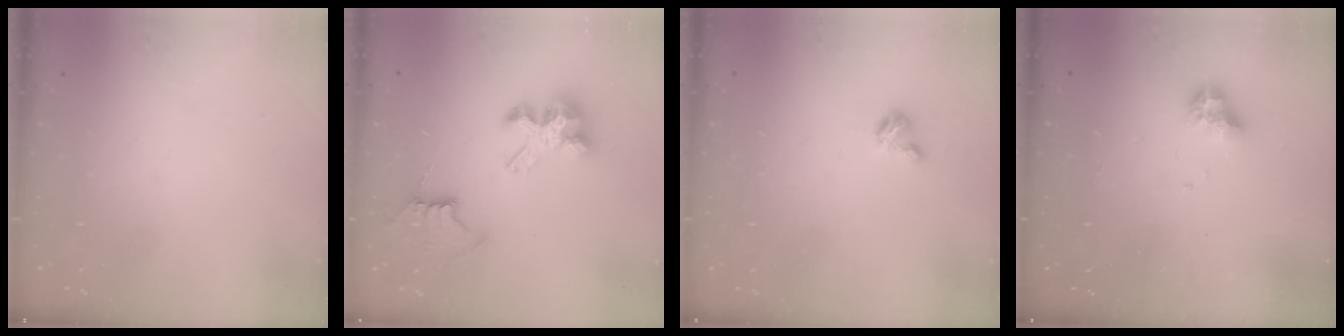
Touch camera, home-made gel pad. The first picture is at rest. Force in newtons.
{"total": 8.1, "press": 8.1, "slide": 0.4}
{"total": 2.9, "press": 2.9, "slide": 0.3}
{"total": 7.4, "press": 7.3, "slide": 1.0}